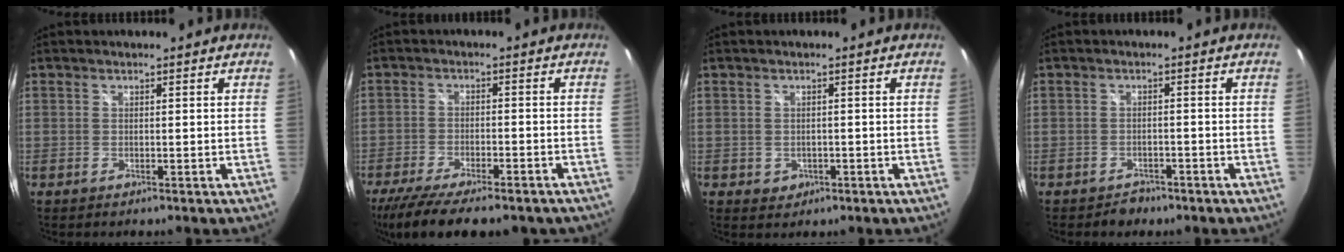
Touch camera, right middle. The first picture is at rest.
{"total": 16.9, "force": [-13.3, 4.8, 9.3], "torque": [-0.191, -0.049, -0.199]}
{"total": 2.6, "force": [-0.6, 2.3, 1.0], "torque": [-0.021, -0.002, -0.003]}
{"total": 3.1, "force": [-2.4, 2.0, 0.5], "torque": [-0.016, 0.000, -0.033]}